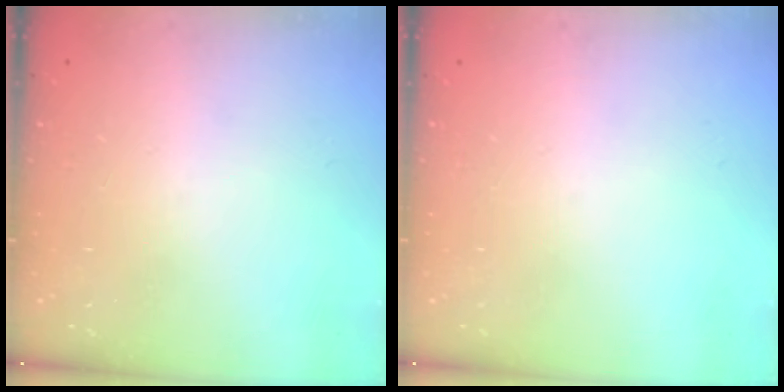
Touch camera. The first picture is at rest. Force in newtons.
{"total": 0.0}